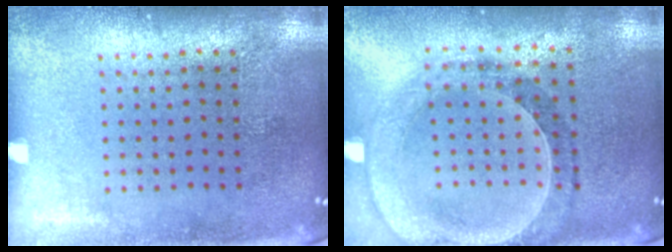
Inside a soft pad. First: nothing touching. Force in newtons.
{"total": 0.8, "press": 0.7, "slide": 0.3}